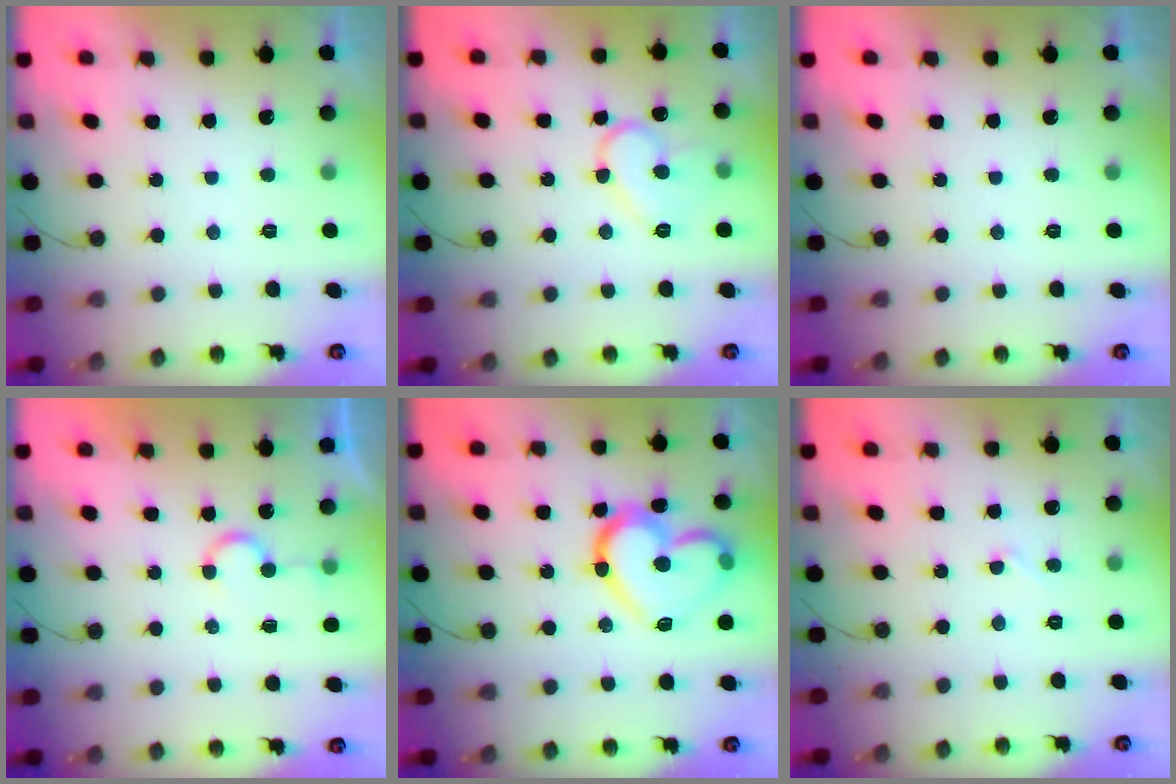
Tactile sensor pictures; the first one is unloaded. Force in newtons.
{"total": 12.0, "press": 11.9, "slide": 1.0}
{"total": 0.0}
{"total": 5.0, "press": 5.0, "slide": 0.5}
{"total": 18.6, "press": 18.6, "slide": 1.5}
{"total": 2.8, "press": 2.8, "slide": 0.2}